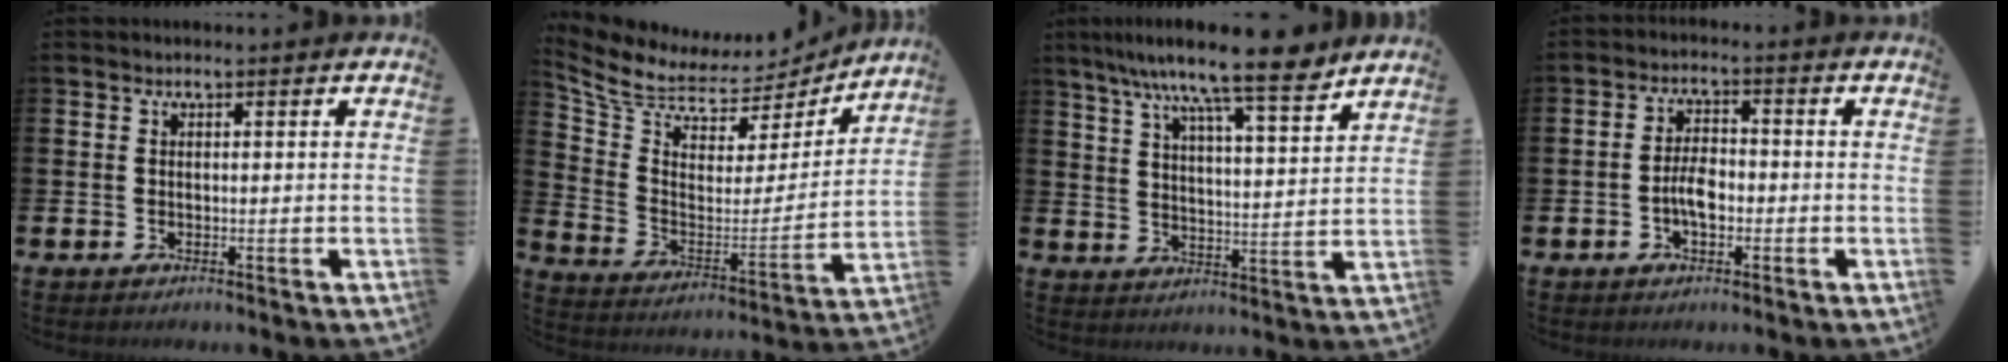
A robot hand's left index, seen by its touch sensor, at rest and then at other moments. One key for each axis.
{"total": 7.2, "fx": 6.5, "fy": 2.9, "fz": 1.1, "tx": -0.074, "ty": -0.054, "tz": 0.109}
{"total": 11.3, "fx": 9.4, "fy": 1.2, "fz": 6.0, "tx": -0.127, "ty": -0.050, "tz": 0.159}
{"total": 3.7, "fx": -1.0, "fy": 1.9, "fz": 3.1, "tx": -0.047, "ty": 0.004, "tz": -0.021}